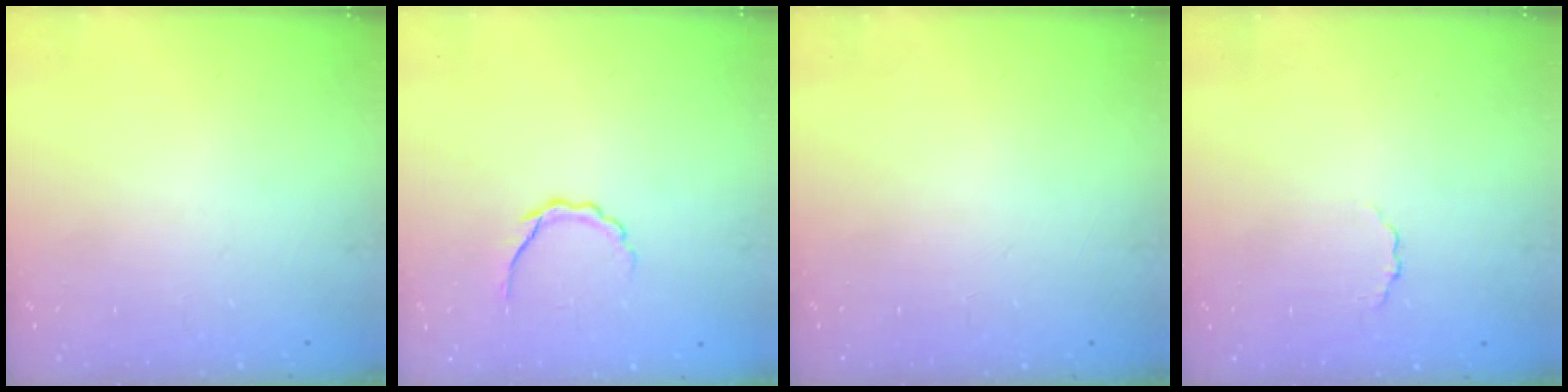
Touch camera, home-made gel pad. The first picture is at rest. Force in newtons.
{"total": 5.0, "press": 4.9, "slide": 1.1}
{"total": 0.0}
{"total": 1.2, "press": 1.2, "slide": 0.3}